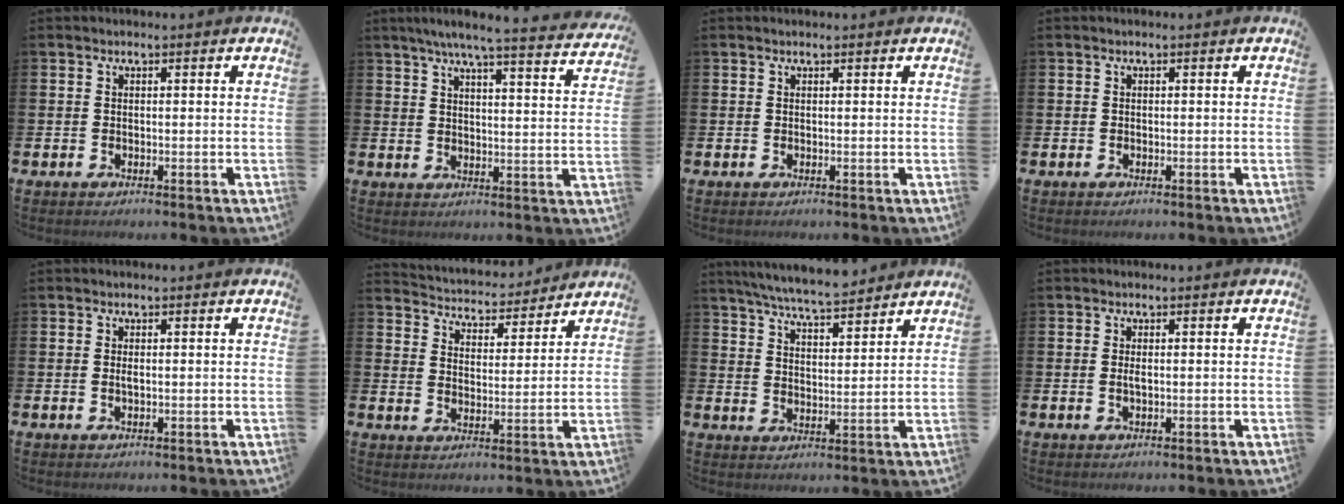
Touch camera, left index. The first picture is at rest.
{"total": 6.1, "force": [5.5, -0.2, 2.6], "torque": [-0.057, -0.035, 0.091]}
{"total": 0.0}
{"total": 0.0}
{"total": 0.7, "force": [0.1, 0.1, 0.6], "torque": [-0.013, -0.001, 0.003]}
{"total": 4.7, "force": [4.5, 1.3, -0.1], "torque": [-0.018, -0.041, 0.074]}
{"total": 6.9, "force": [6.7, 0.5, 1.8], "torque": [-0.049, -0.034, 0.119]}
{"total": 0.9, "force": [0.1, 0.2, 0.9], "torque": [-0.009, -0.002, -0.001]}